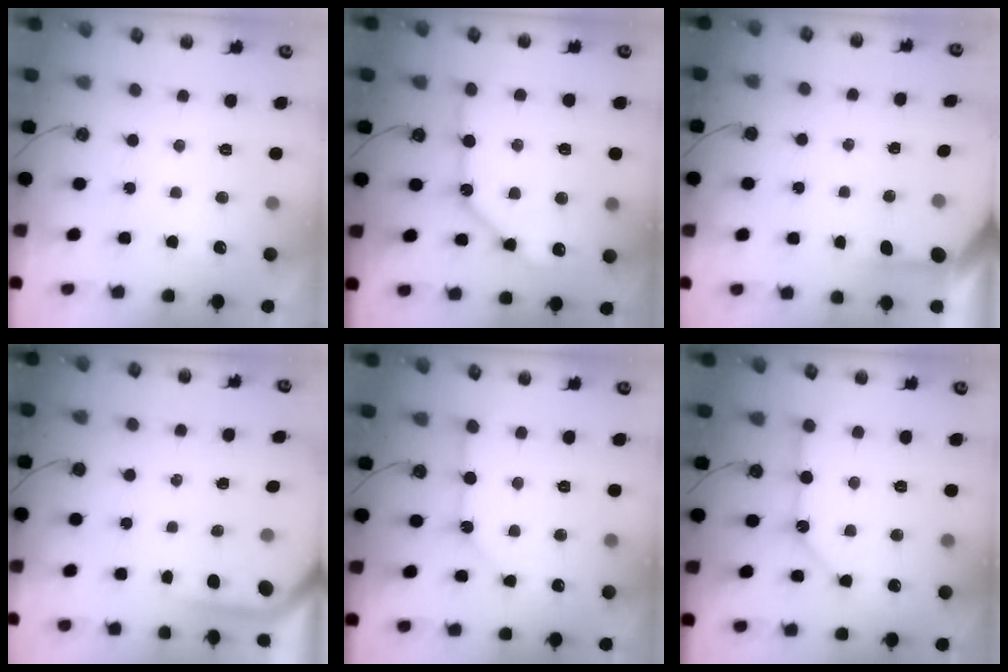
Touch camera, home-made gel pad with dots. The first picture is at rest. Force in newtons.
{"total": 13.2, "press": 13.1, "slide": 1.9}
{"total": 2.1, "press": 2.1, "slide": 0.3}
{"total": 2.7, "press": 2.7, "slide": 0.4}
{"total": 4.2, "press": 4.1, "slide": 0.4}
{"total": 10.8, "press": 10.8, "slide": 0.6}